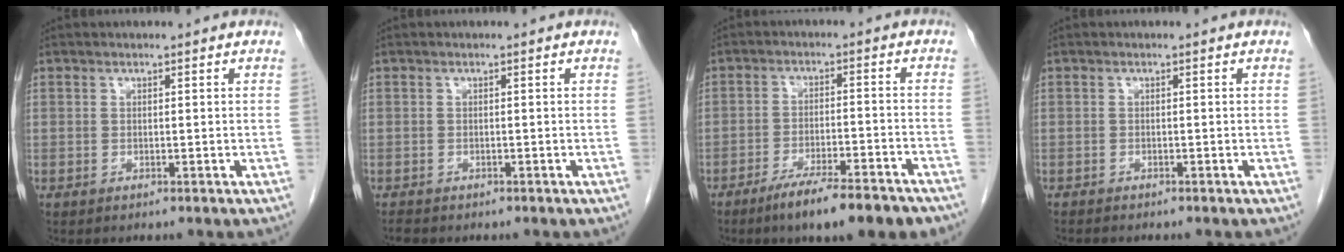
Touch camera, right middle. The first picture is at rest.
{"total": 1.4, "force": [-1.2, 0.6, 0.4], "torque": [-0.014, -0.002, -0.018]}
{"total": 11.7, "force": [-8.9, 1.7, 7.4], "torque": [-0.097, -0.014, -0.135]}
{"total": 1.6, "force": [-1.5, 0.4, 0.6], "torque": [-0.014, -0.003, -0.020]}